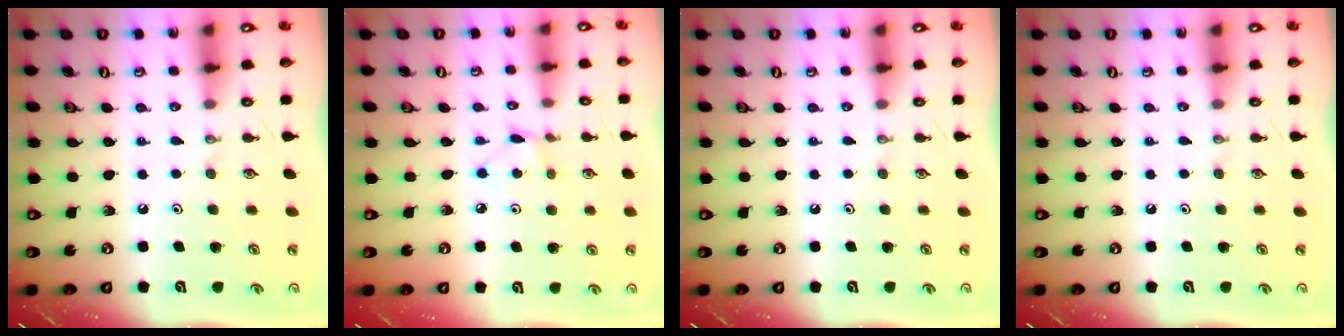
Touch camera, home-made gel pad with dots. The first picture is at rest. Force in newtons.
{"total": 2.7, "press": 2.7, "slide": 0.3}
{"total": 0.0}
{"total": 0.0}